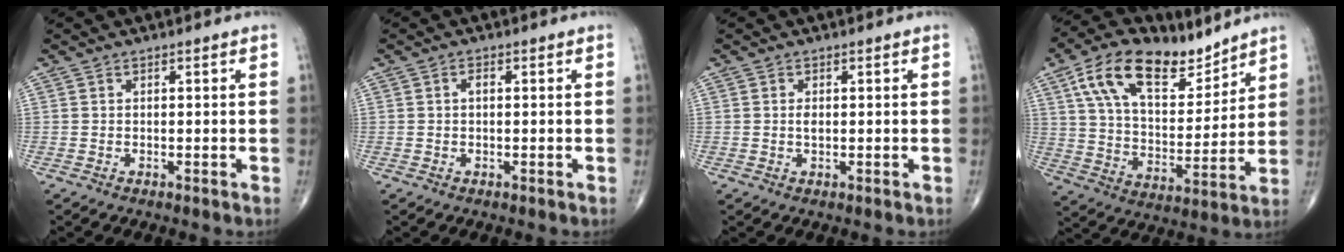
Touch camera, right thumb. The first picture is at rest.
{"total": 1.1, "force": [0.0, 0.6, 0.9], "torque": [-0.014, 0.002, -0.002]}
{"total": 1.2, "force": [0.0, 0.7, 1.0], "torque": [-0.018, -0.001, 0.000]}
{"total": 18.2, "force": [11.0, 9.1, 11.2], "torque": [-0.164, -0.044, 0.203]}